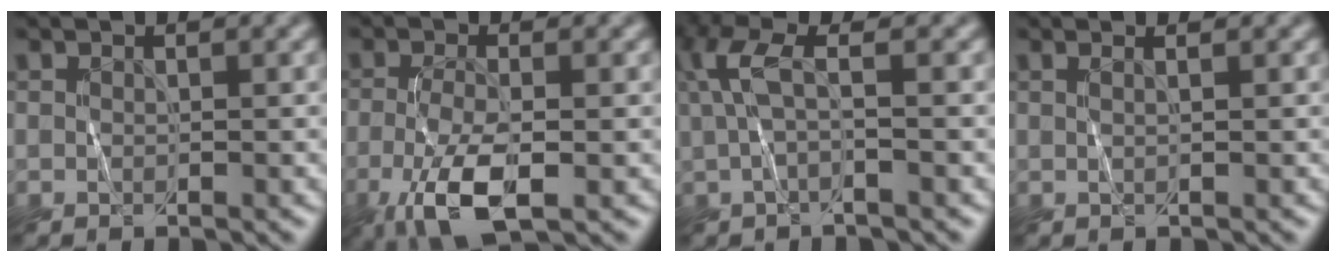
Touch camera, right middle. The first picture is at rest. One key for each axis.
{"total": 5.8, "fx": -2.3, "fy": 1.8, "fz": 5.0, "tx": -0.115, "ty": -0.008, "tz": -0.044}
{"total": 3.3, "fx": 0.8, "fy": 0.4, "fz": 3.1, "tx": -0.076, "ty": 0.008, "tz": 0.014}
{"total": 1.0, "fx": 0.6, "fy": -0.1, "fz": 0.8, "tx": -0.009, "ty": -0.002, "tz": 0.001}